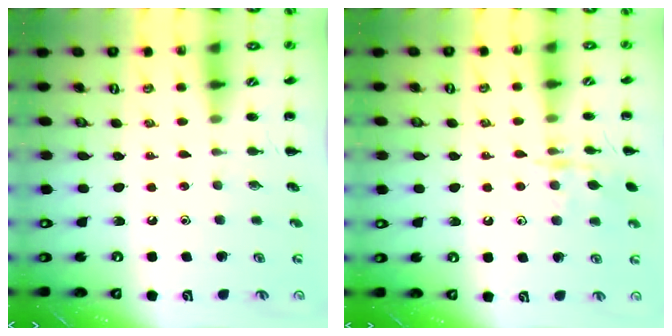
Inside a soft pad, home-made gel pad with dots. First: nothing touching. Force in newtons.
{"total": 10.9, "press": 10.9, "slide": 0.7}